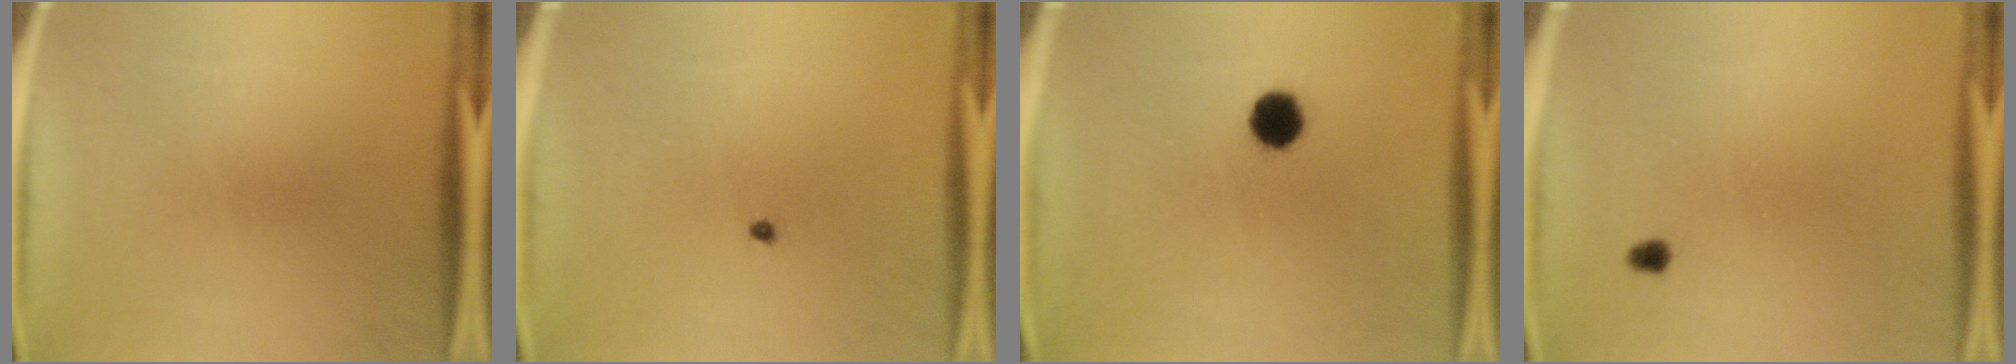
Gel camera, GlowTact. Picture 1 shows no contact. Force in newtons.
{"total": 0.6}
{"total": 5.9}
{"total": 1.5}